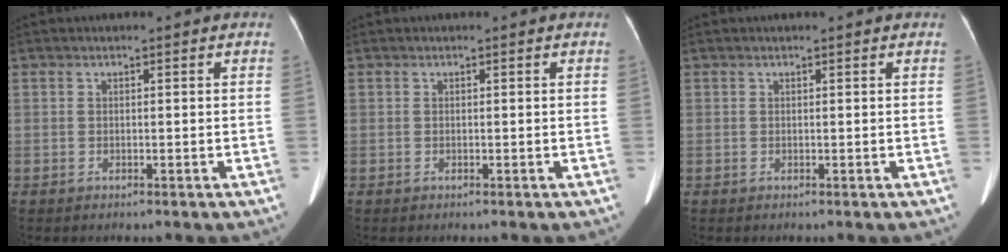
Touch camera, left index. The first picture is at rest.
{"total": 0.0}
{"total": 0.6, "force": [0.6, 0.0, 0.2], "torque": [-0.010, 0.006, 0.007]}